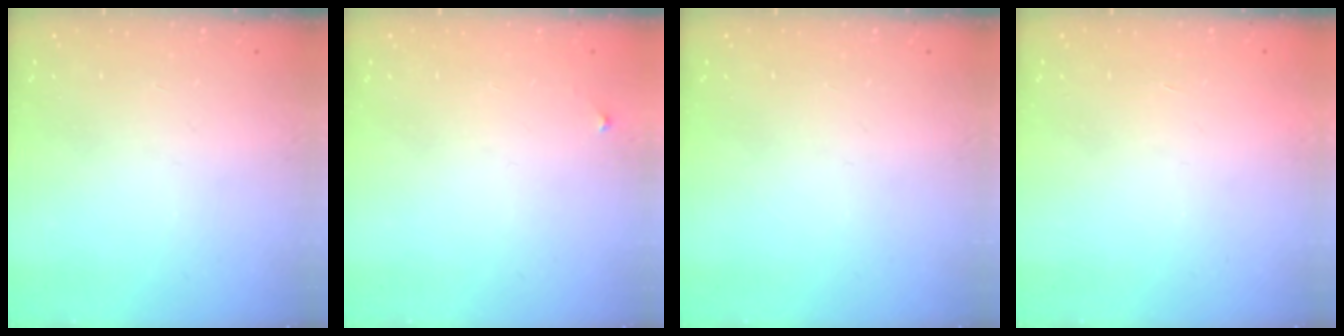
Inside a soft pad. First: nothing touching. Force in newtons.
{"total": 3.3, "press": 3.3, "slide": 0.5}
{"total": 0.0}
{"total": 1.5, "press": 1.5, "slide": 0.1}